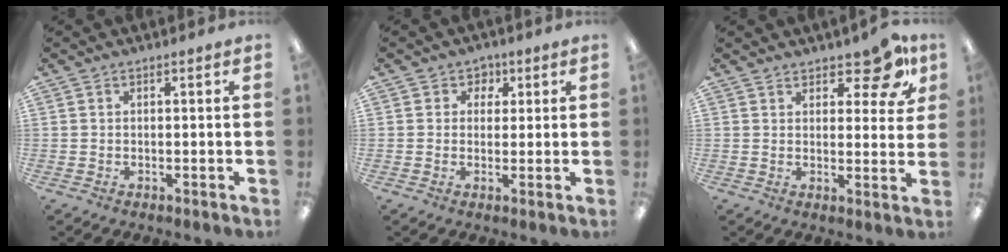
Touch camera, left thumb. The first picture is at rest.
{"total": 3.2, "force": [0.9, 3.1, 0.4], "torque": [-0.002, 0.001, 0.012]}
{"total": 8.4, "force": [6.1, 3.6, 4.5], "torque": [-0.046, -0.041, 0.103]}